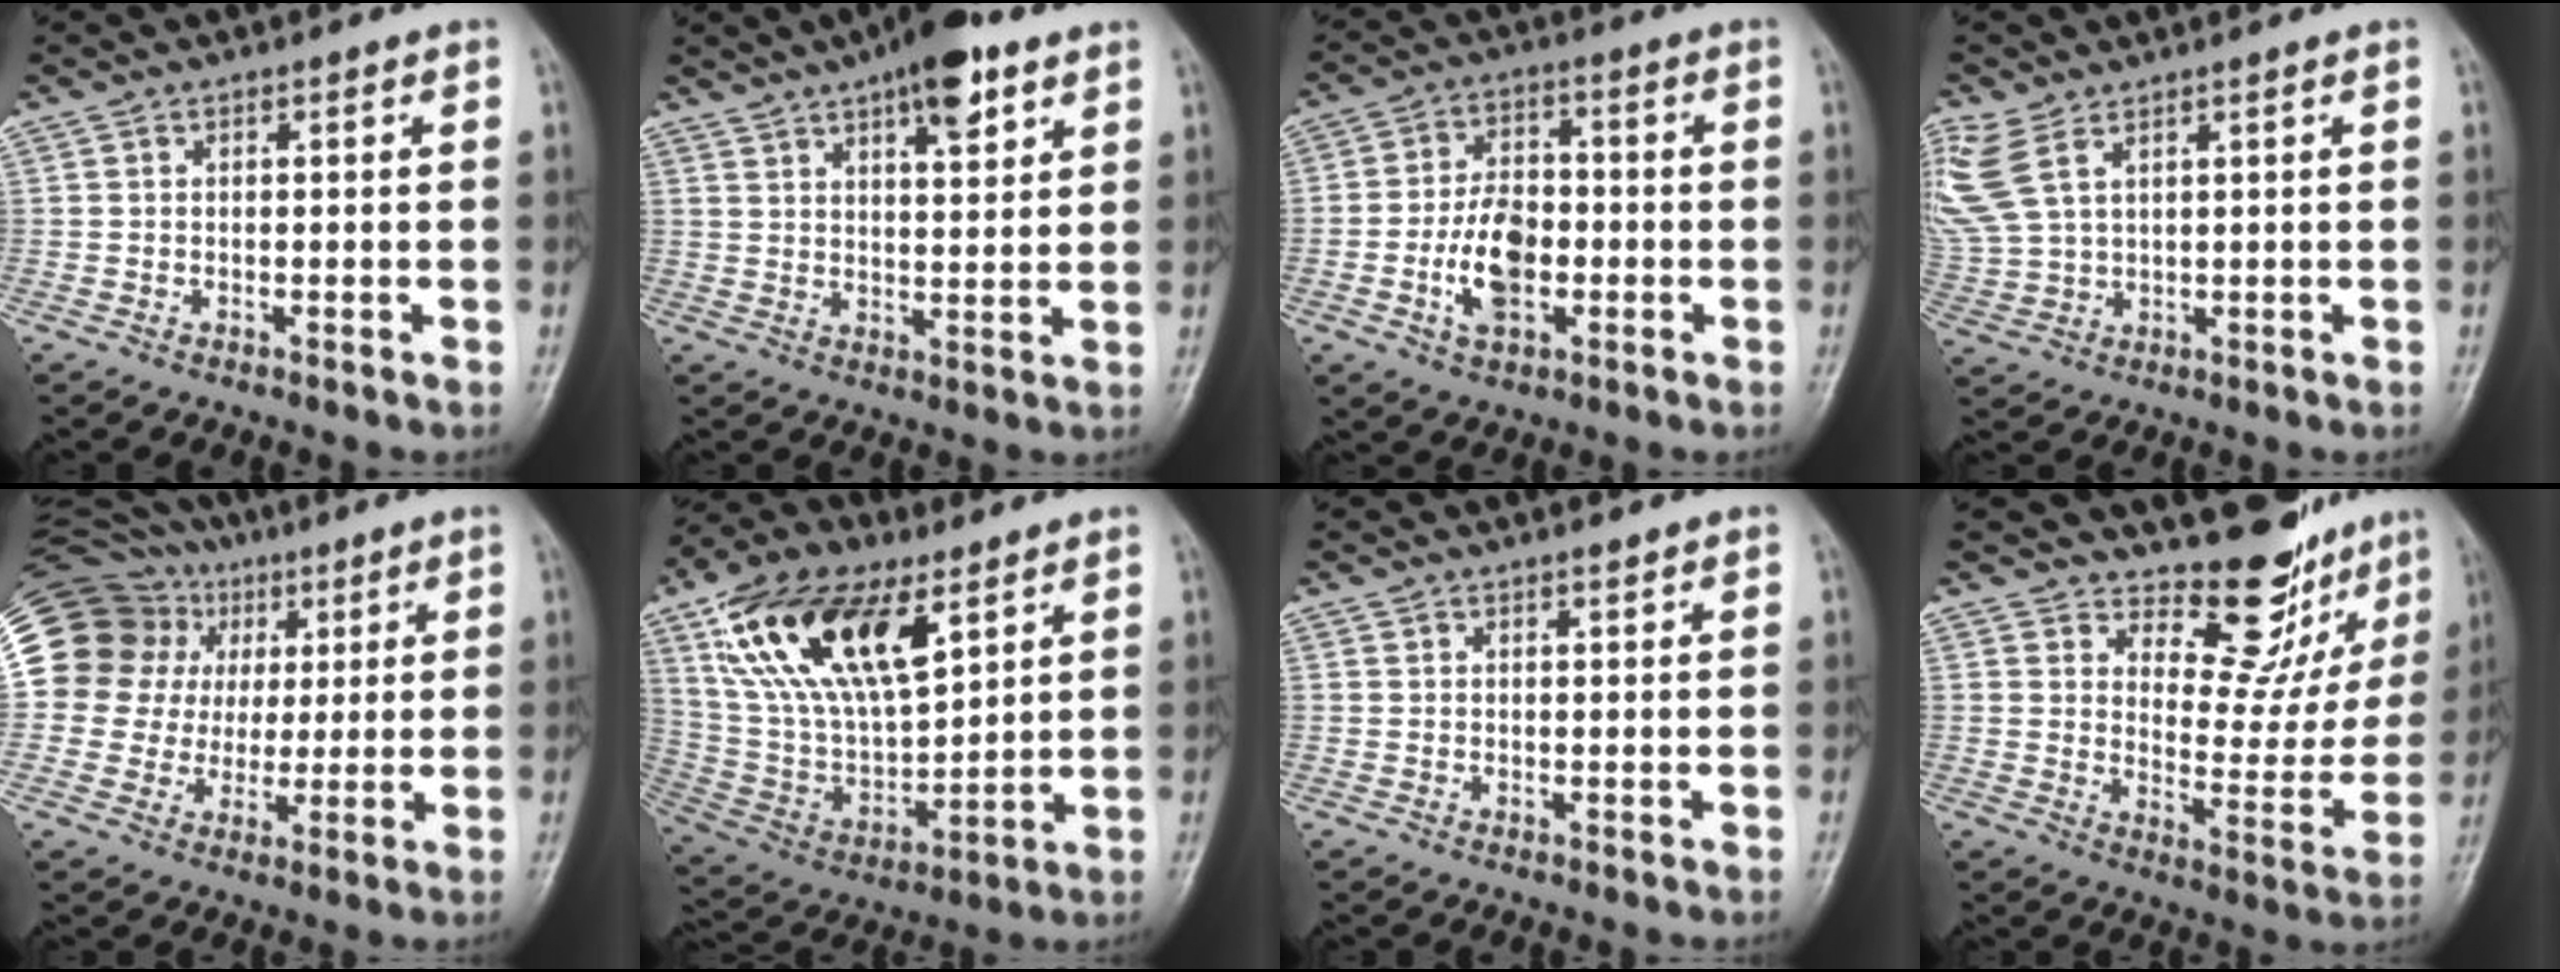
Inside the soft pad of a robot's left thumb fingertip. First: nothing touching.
{"total": 10.7, "force": [6.4, 3.7, 7.7], "torque": [-0.095, -0.023, 0.095]}
{"total": 10.1, "force": [-2.4, 6.3, 7.5], "torque": [-0.120, 0.015, -0.044]}
{"total": 9.1, "force": [4.7, 4.8, 6.2], "torque": [-0.159, 0.000, 0.109]}
{"total": 23.1, "force": [6.9, 20.6, 8.0], "torque": [-0.169, 0.073, 0.138]}
{"total": 22.9, "force": [10.8, 11.1, 16.8], "torque": [-0.293, -0.029, 0.206]}
{"total": 0.9, "force": [0.8, 0.3, 0.3], "torque": [-0.003, -0.007, 0.013]}
{"total": 13.6, "force": [11.9, 5.6, 3.6], "torque": [0.002, -0.110, 0.157]}